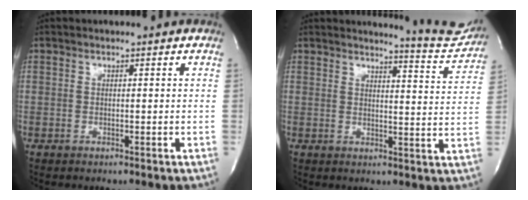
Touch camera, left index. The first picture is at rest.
{"total": 7.9, "force": [7.9, -0.4, 0.3], "torque": [-0.005, -0.058, 0.081]}